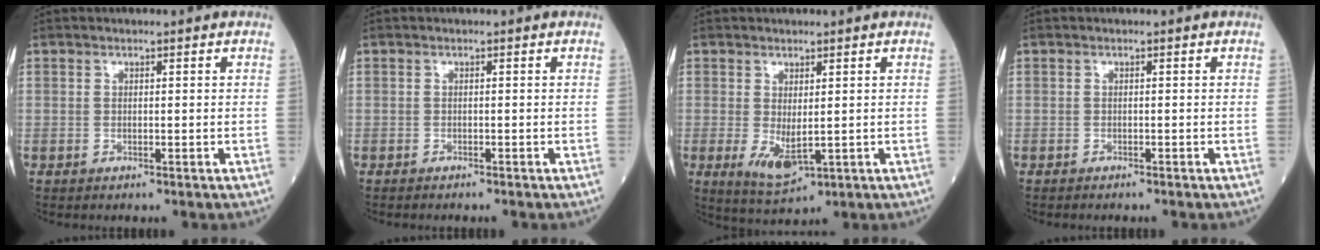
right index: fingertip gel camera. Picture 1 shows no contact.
{"total": 1.3, "force": [-1.1, 0.2, 0.5], "torque": [-0.009, -0.002, -0.014]}
{"total": 4.6, "force": [-0.8, 1.8, 4.2], "torque": [-0.079, -0.014, -0.004]}
{"total": 1.2, "force": [-1.0, 0.2, 0.4], "torque": [-0.008, -0.002, -0.013]}